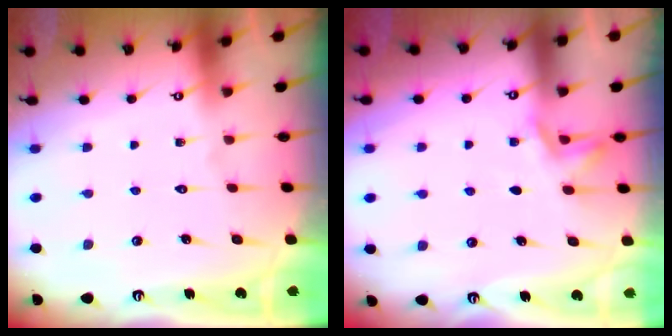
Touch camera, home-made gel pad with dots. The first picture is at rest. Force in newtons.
{"total": 3.7, "press": 3.2, "slide": 1.8}